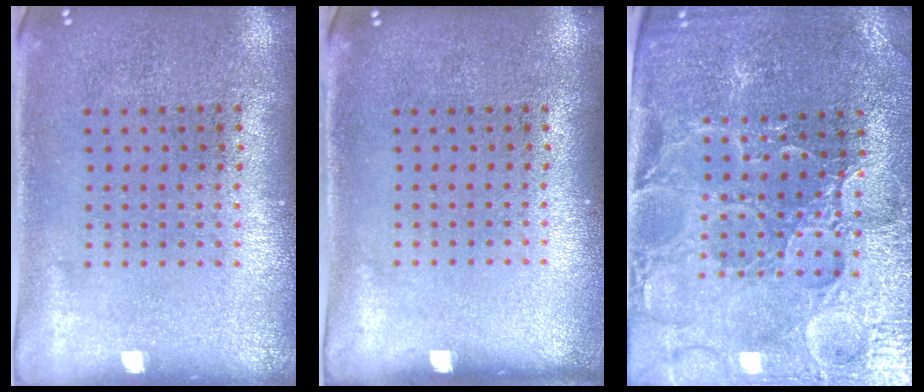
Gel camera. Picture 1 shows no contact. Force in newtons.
{"total": 0.0}
{"total": 3.5, "press": 3.4, "slide": 0.6}